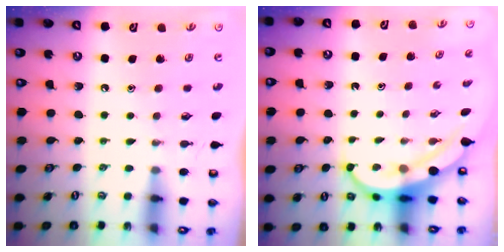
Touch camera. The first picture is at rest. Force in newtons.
{"total": 6.8, "press": 6.8, "slide": 0.8}